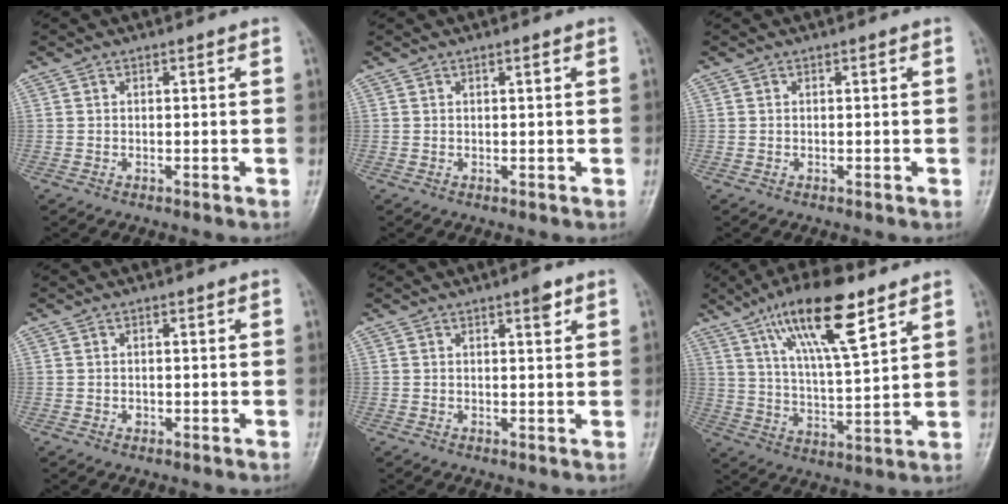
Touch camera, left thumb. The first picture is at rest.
{"total": 0.6, "force": [0.3, 0.1, 0.5], "torque": [-0.009, 0.001, 0.004]}
{"total": 0.0}
{"total": 0.8, "force": [-0.1, 0.7, 0.4], "torque": [-0.001, 0.001, -0.002]}
{"total": 2.2, "force": [1.4, 0.6, 1.7], "torque": [-0.020, -0.006, 0.018]}
{"total": 15.9, "force": [9.2, 4.1, 12.3], "torque": [-0.201, -0.034, 0.167]}